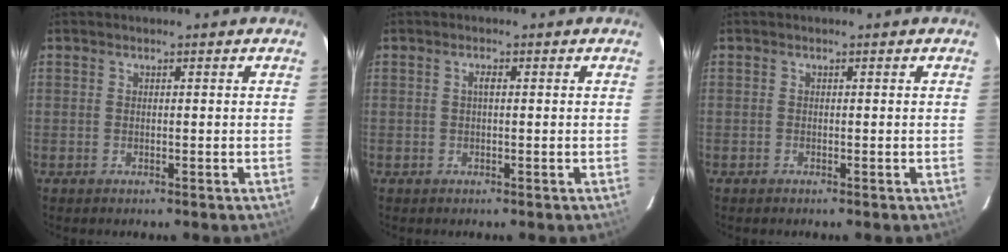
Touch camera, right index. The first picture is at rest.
{"total": 1.1, "force": [0.1, 0.3, 1.0], "torque": [-0.019, 0.005, 0.000]}
{"total": 0.0}